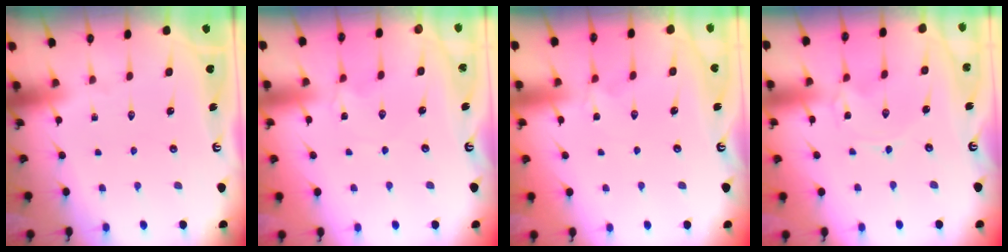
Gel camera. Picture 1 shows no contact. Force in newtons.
{"total": 2.6, "press": 2.6, "slide": 0.5}
{"total": 1.5, "press": 1.4, "slide": 0.6}
{"total": 0.0}